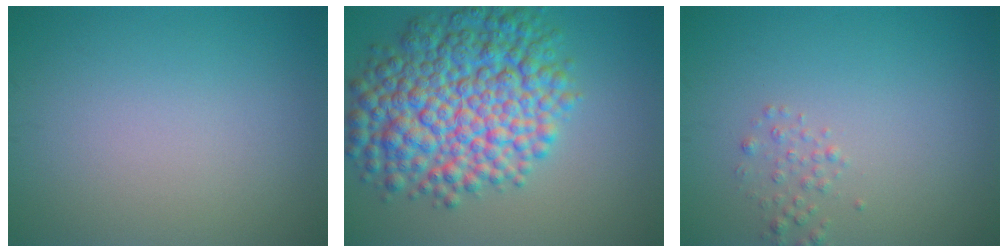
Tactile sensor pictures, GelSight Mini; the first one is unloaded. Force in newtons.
{"total": 11.0, "press": 11.0, "slide": 0.1}
{"total": 1.2, "press": 1.2, "slide": 0.1}